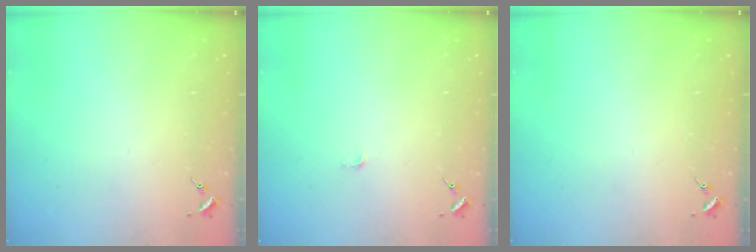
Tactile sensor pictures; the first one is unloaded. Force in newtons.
{"total": 2.7, "press": 2.7, "slide": 0.3}
{"total": 0.0}